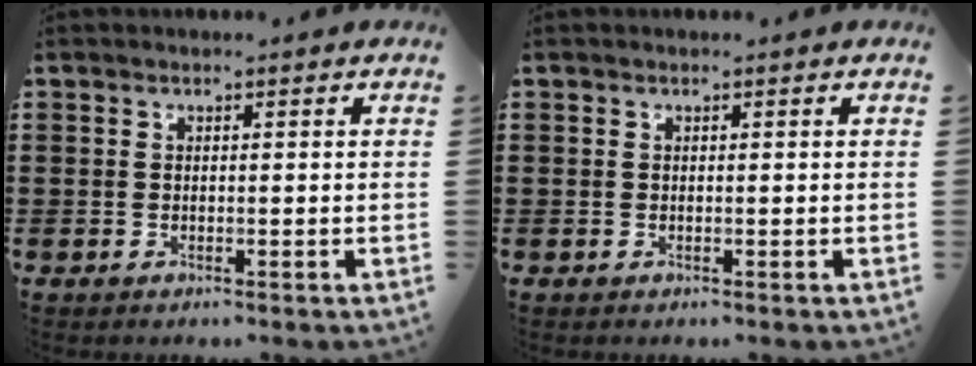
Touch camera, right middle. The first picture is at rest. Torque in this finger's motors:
{"motor_torque": [0.01, -0.02, 0.00, 0.01]}